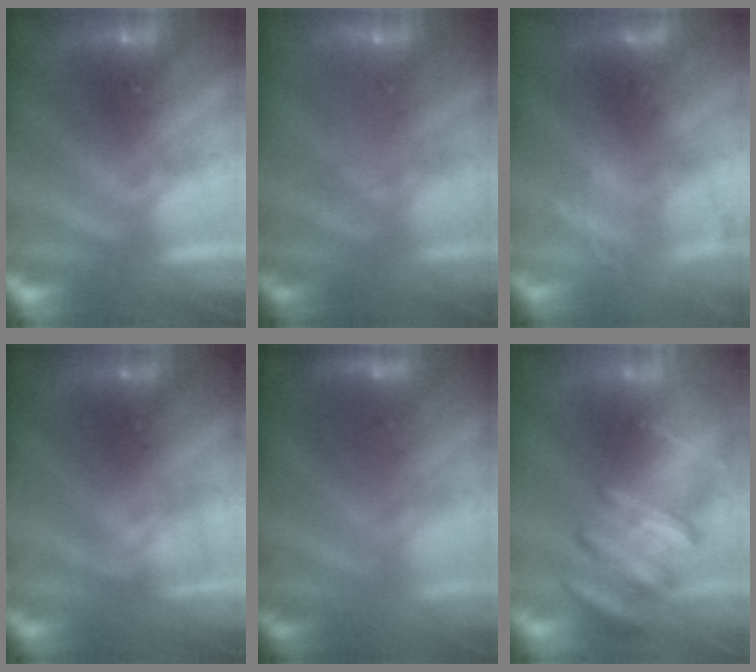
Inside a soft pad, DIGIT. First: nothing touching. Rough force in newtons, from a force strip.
{"total": 2.2}
{"total": 2.1}
{"total": 2.8}
{"total": 2.7}
{"total": 8.6}